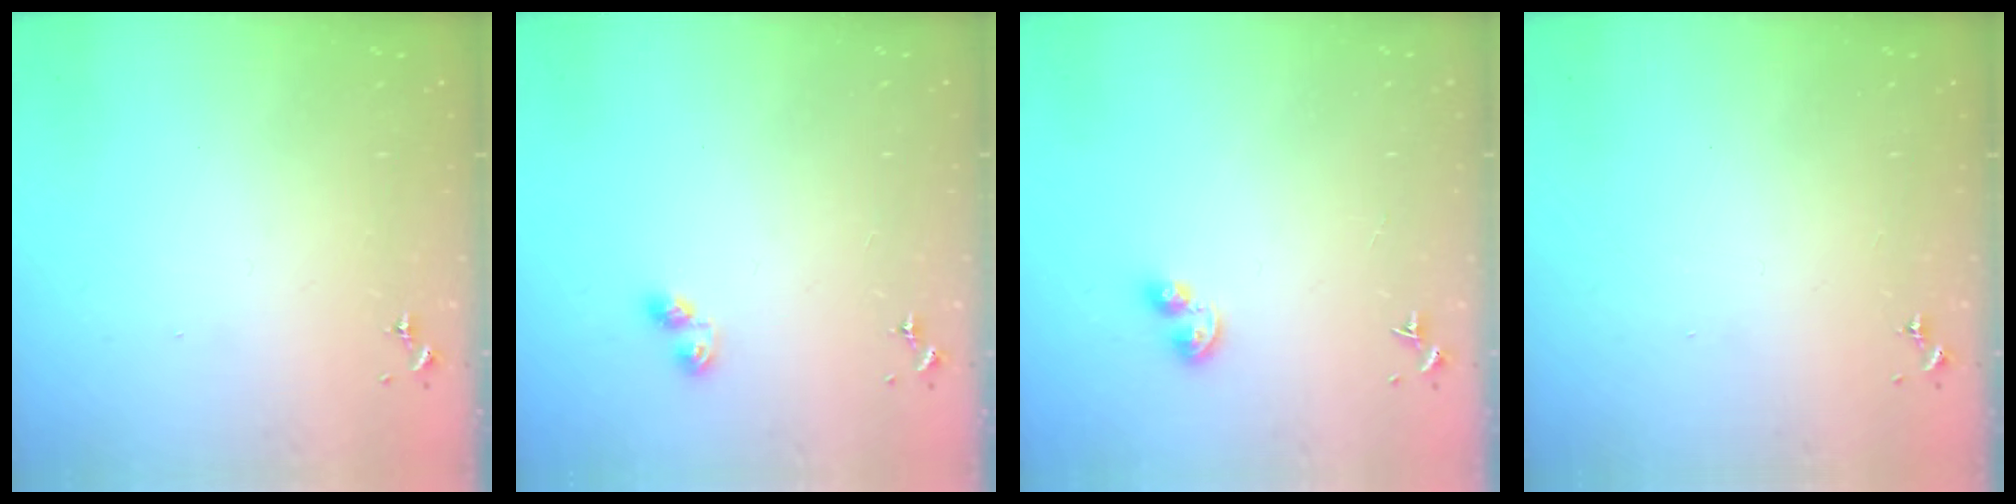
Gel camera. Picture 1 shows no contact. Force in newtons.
{"total": 5.8, "press": 5.8, "slide": 0.6}
{"total": 5.1, "press": 5.1, "slide": 0.4}
{"total": 0.0}